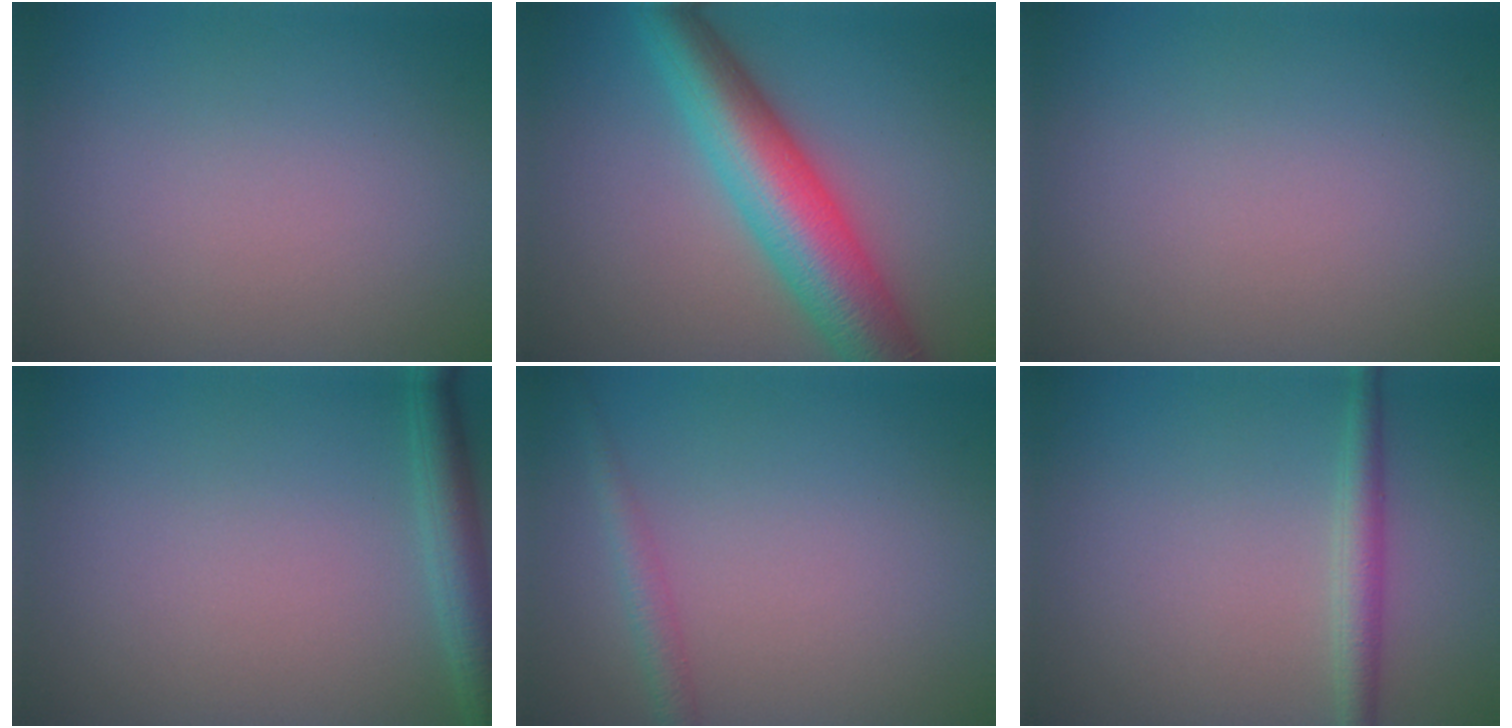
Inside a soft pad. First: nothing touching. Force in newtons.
{"total": 9.3, "press": 9.3, "slide": 0.2}
{"total": 0.0}
{"total": 3.0, "press": 3.0, "slide": 0.2}
{"total": 1.8, "press": 1.8, "slide": 0.1}
{"total": 2.4, "press": 2.4, "slide": 0.1}